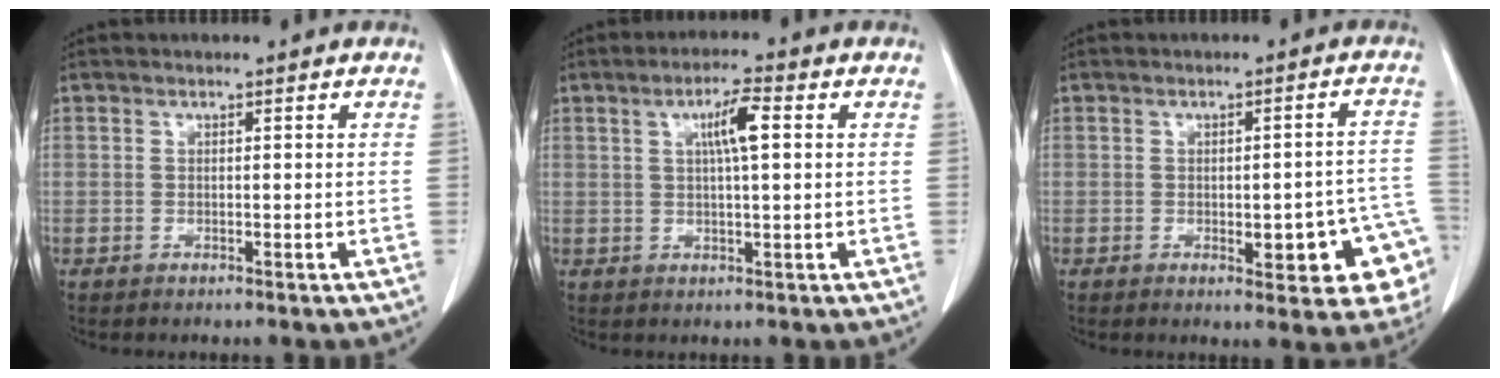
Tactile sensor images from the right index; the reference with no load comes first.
{"total": 5.1, "force": [1.4, 0.5, 4.8], "torque": [-0.086, 0.006, 0.024]}
{"total": 10.7, "force": [-4.1, 3.2, 9.3], "torque": [-0.063, 0.024, -0.042]}